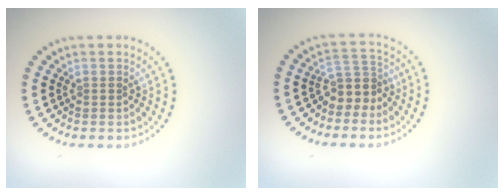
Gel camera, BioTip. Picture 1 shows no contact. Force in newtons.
{"total": 2.7, "press": 2.0, "slide": 1.8}